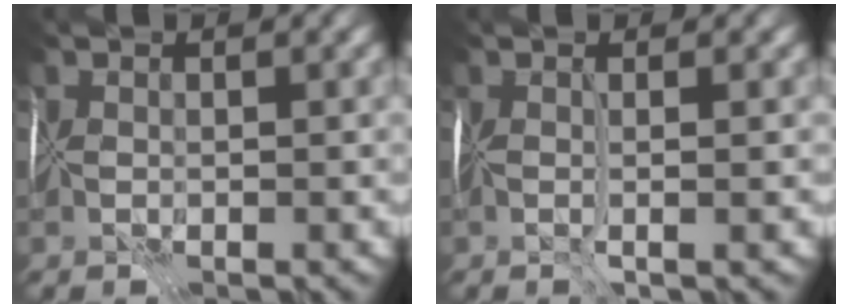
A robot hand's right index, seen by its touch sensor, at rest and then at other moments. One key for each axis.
{"total": 2.0, "fx": 0.0, "fy": 0.2, "fz": 2.0, "tx": -0.030, "ty": -0.001, "tz": -0.003}